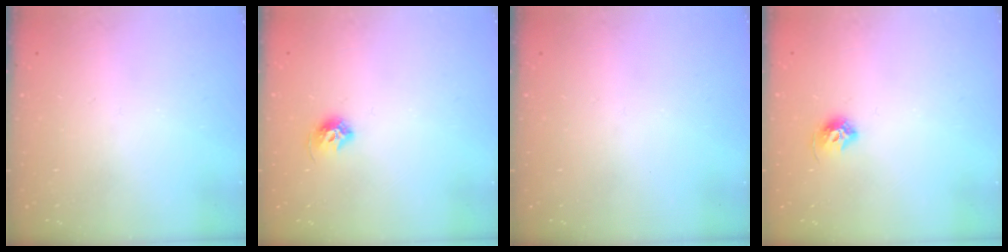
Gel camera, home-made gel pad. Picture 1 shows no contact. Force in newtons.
{"total": 7.3, "press": 7.3, "slide": 0.8}
{"total": 0.0}
{"total": 7.3, "press": 7.3, "slide": 0.8}